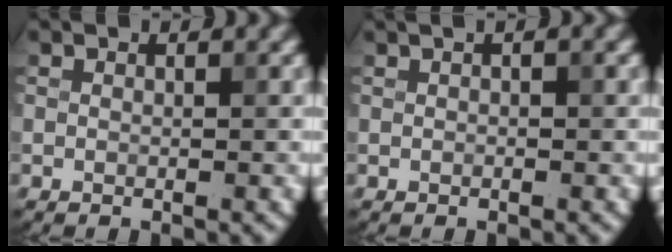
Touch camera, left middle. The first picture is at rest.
{"total": 1.8, "force": [0.9, 0.8, 1.3], "torque": [-0.007, 0.005, -0.005]}